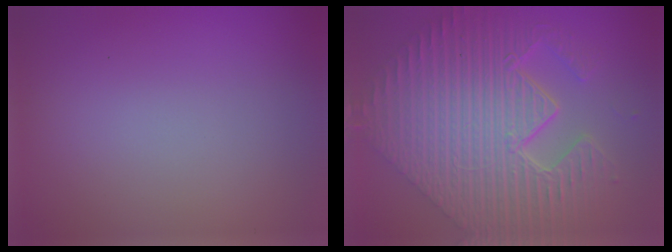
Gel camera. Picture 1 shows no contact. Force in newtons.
{"total": 11.6, "press": 7.8, "slide": 8.6}